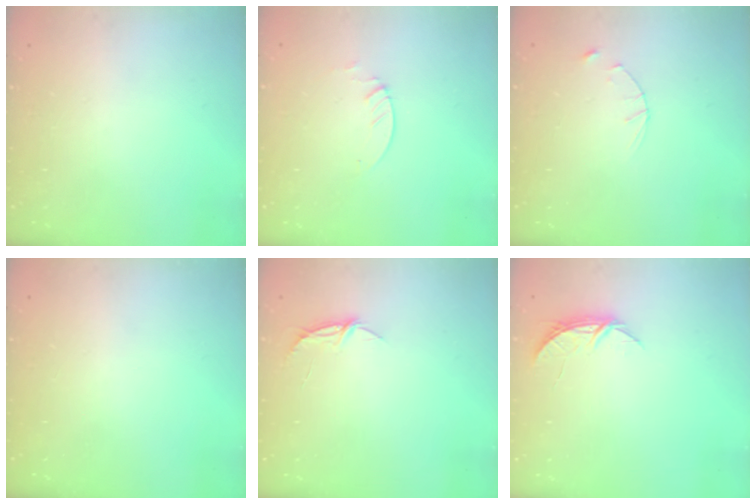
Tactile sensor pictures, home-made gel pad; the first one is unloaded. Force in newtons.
{"total": 1.3, "press": 1.3, "slide": 0.1}
{"total": 2.8, "press": 2.8, "slide": 0.4}
{"total": 0.0}
{"total": 5.6, "press": 5.6, "slide": 0.4}
{"total": 5.1, "press": 5.1, "slide": 0.6}